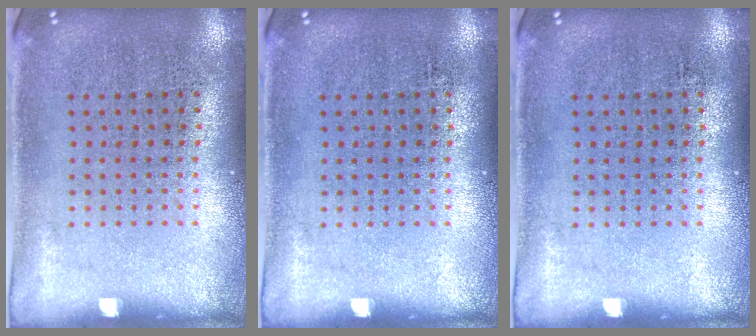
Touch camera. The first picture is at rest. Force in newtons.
{"total": 0.0}
{"total": 0.0}